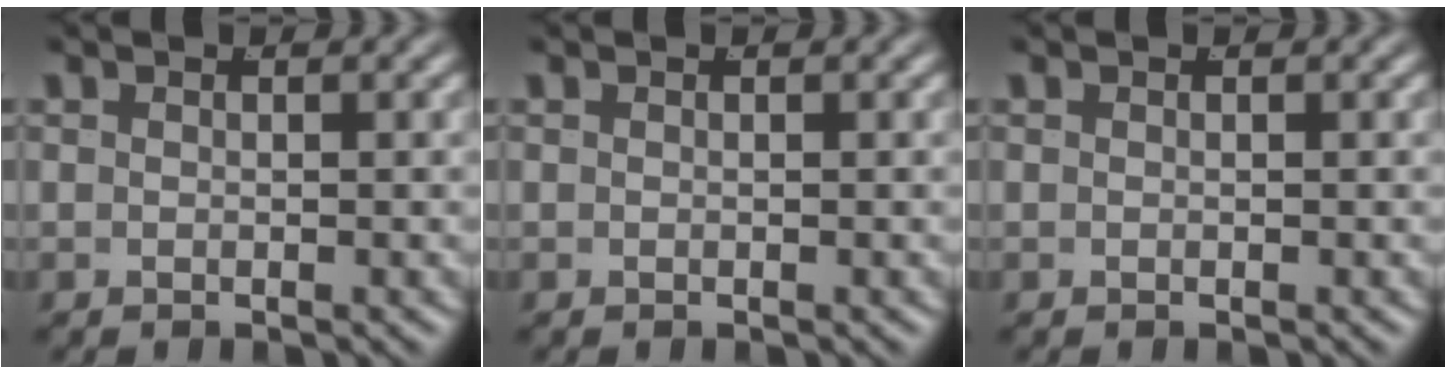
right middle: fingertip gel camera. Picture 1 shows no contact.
{"total": 0.0}
{"total": 0.0}